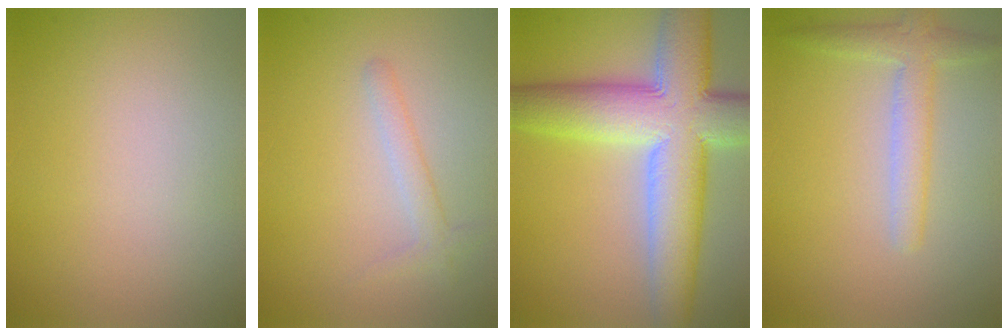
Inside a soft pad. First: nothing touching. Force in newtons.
{"total": 1.6, "press": 1.6, "slide": 0.1}
{"total": 11.5, "press": 11.5, "slide": 0.4}
{"total": 2.8, "press": 2.8, "slide": 0.1}